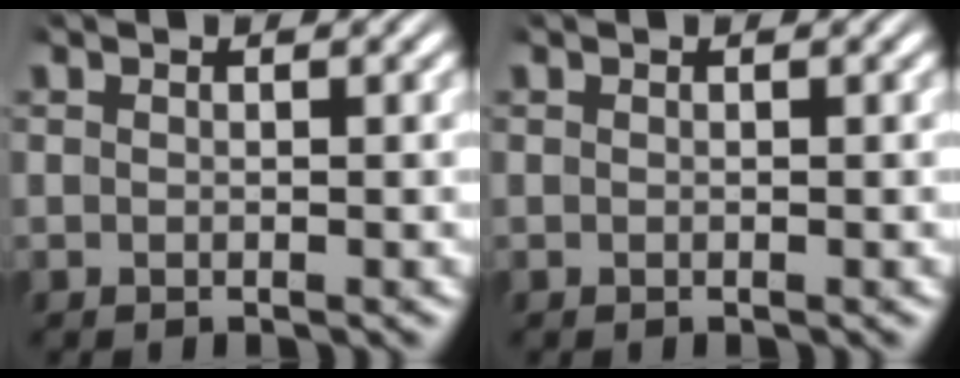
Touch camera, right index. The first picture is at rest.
{"total": 0.0}